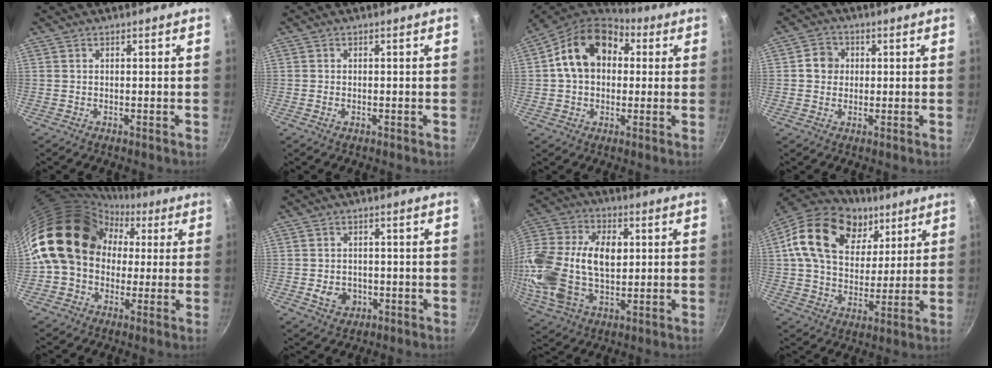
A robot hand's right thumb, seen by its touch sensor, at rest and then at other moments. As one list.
[{"total": 0.9, "force": [-0.3, 0.5, 0.7], "torque": [-0.013, 0.000, -0.005]}, {"total": 16.1, "force": [3.1, 11.9, 10.3], "torque": [-0.153, 0.031, 0.035]}, {"total": 4.4, "force": [0.5, 4.1, 1.6], "torque": [-0.002, 0.007, -0.001]}, {"total": 19.9, "force": [1.9, 16.5, 10.9], "torque": [-0.163, 0.061, 0.027]}, {"total": 4.9, "force": [-1.2, 4.0, 2.6], "torque": [-0.029, 0.007, -0.009]}, {"total": 22.4, "force": [1.2, 14.1, 17.4], "torque": [-0.339, 0.015, 0.020]}, {"total": 23.5, "force": [10.0, 16.1, 13.9], "torque": [-0.224, -0.014, 0.168]}]